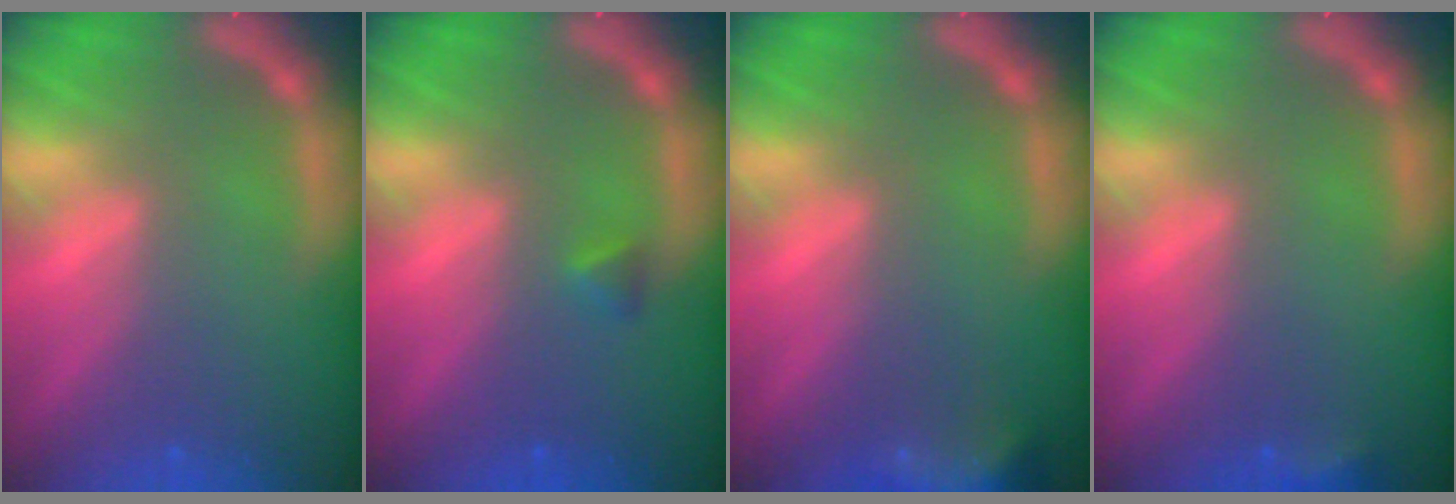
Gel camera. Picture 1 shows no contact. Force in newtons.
{"total": 0.9}
{"total": 6.5}
{"total": 1.4}